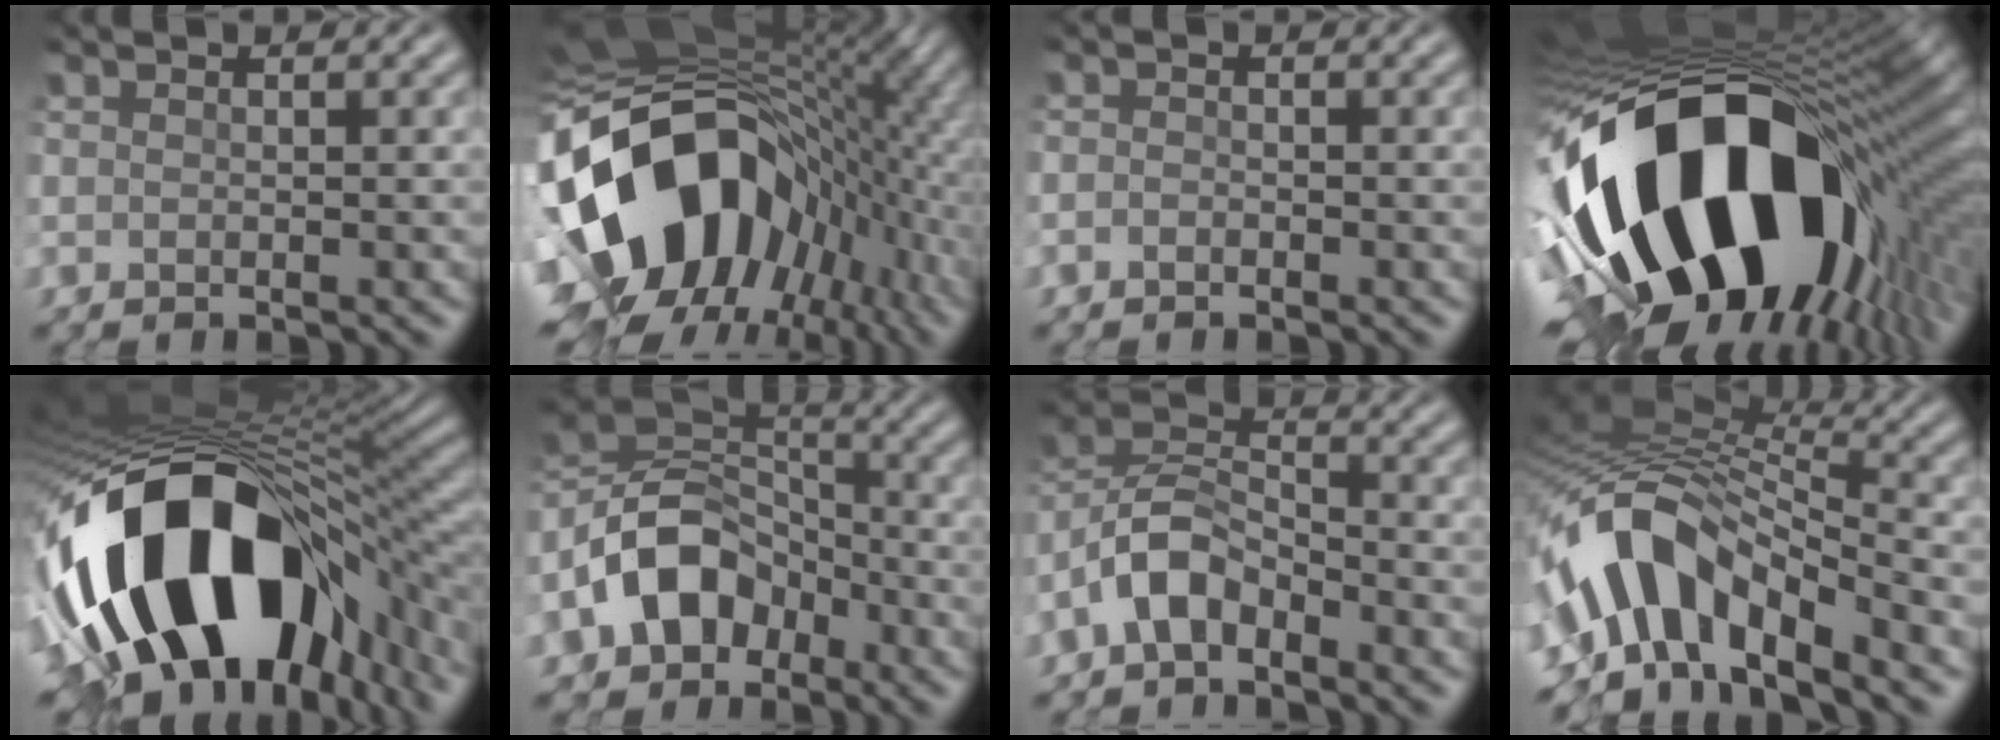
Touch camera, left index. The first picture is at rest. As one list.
[{"total": 18.8, "force": [-2.2, 13.5, 12.8], "torque": [-0.243, -0.004, -0.032]}, {"total": 0.6, "force": [-0.5, 0.2, 0.2], "torque": [-0.005, 0.005, -0.011]}, {"total": 19.9, "force": [-4.9, 11.2, 15.6], "torque": [-0.287, -0.047, -0.058]}, {"total": 18.0, "force": [-3.8, 10.1, 14.5], "torque": [-0.267, -0.019, -0.042]}, {"total": 8.7, "force": [-4.0, 6.2, 4.7], "torque": [-0.084, 0.015, -0.091]}, {"total": 4.4, "force": [-2.9, 2.0, 2.5], "torque": [-0.053, 0.018, -0.066]}, {"total": 9.1, "force": [-4.3, 4.4, 6.6], "torque": [-0.108, 0.017, -0.084]}]